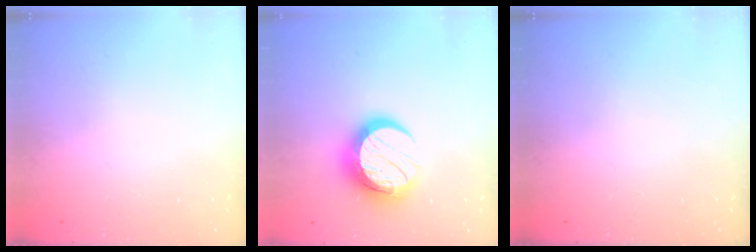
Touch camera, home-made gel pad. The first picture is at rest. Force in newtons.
{"total": 13.7, "press": 13.6, "slide": 1.1}
{"total": 0.0}